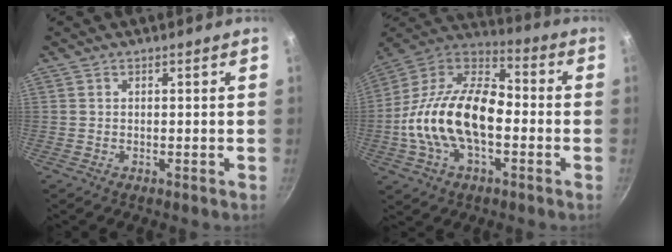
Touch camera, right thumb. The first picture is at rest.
{"total": 22.2, "force": [-3.4, 12.8, 17.8], "torque": [-0.307, 0.045, -0.079]}